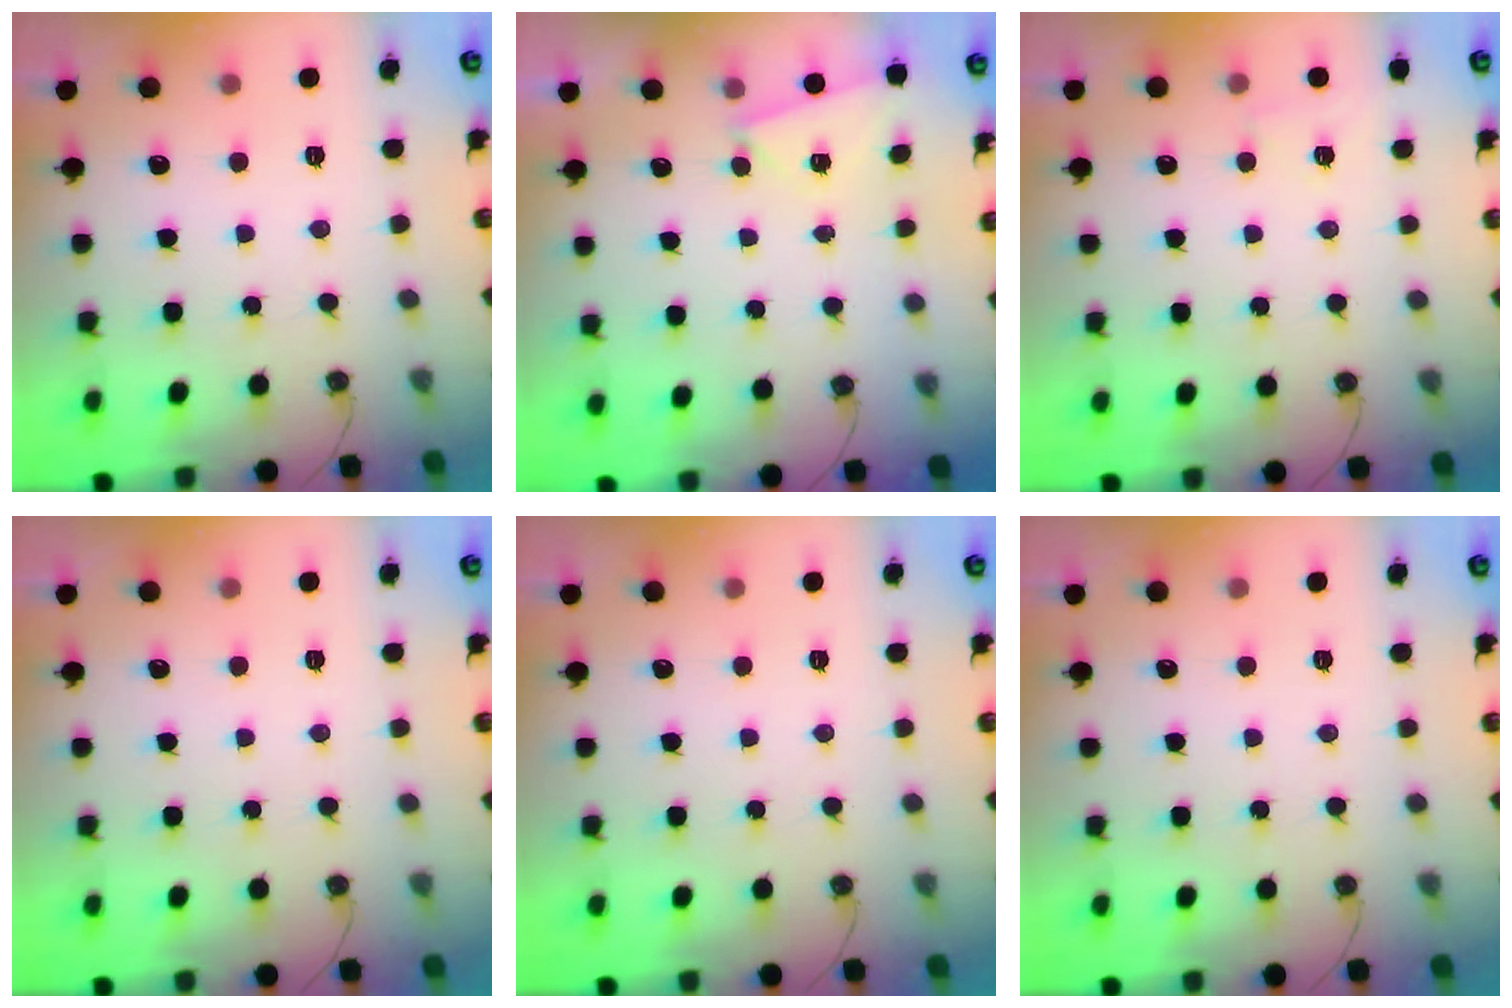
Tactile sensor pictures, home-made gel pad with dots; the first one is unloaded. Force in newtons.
{"total": 2.5, "press": 2.1, "slide": 1.5}
{"total": 4.2, "press": 3.5, "slide": 2.3}
{"total": 0.0}
{"total": 0.0}
{"total": 0.0}